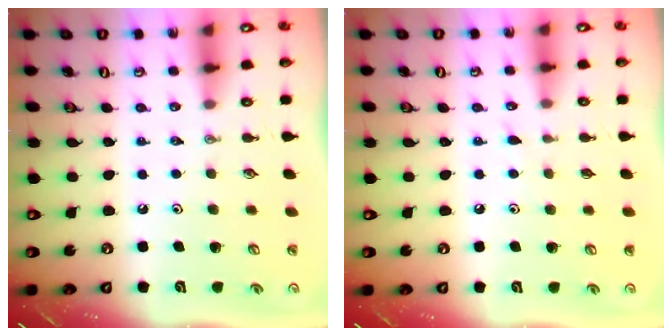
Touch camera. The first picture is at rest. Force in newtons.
{"total": 5.2, "press": 5.1, "slide": 0.4}